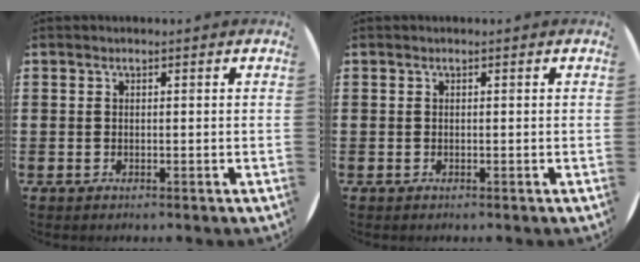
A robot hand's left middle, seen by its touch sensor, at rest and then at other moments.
{"total": 0.0}